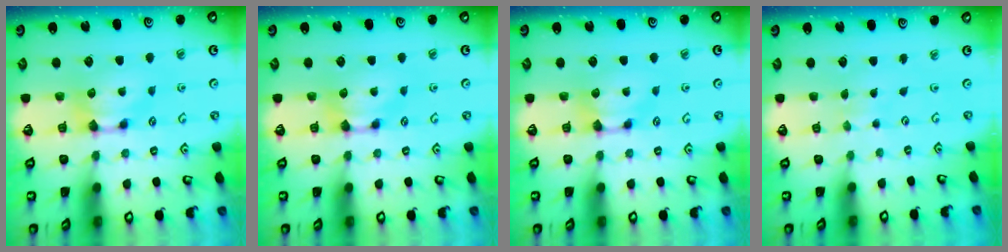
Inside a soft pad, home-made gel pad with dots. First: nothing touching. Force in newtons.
{"total": 0.0}
{"total": 0.0}
{"total": 3.8, "press": 3.8, "slide": 0.2}